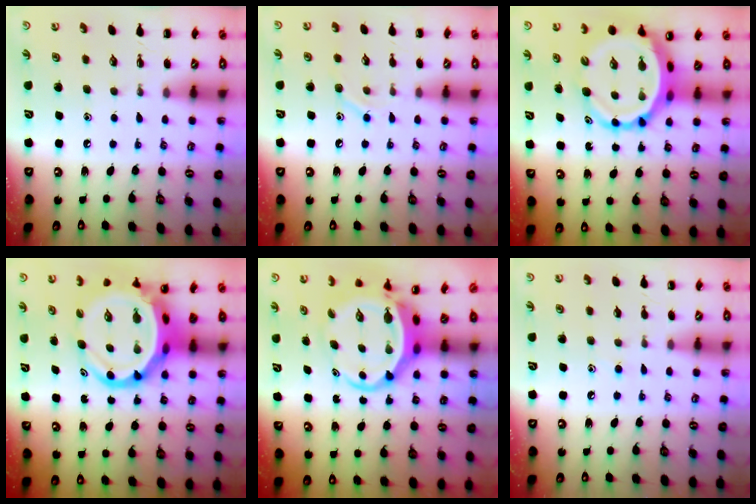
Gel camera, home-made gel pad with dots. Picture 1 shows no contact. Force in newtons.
{"total": 8.2, "press": 8.1, "slide": 1.5}
{"total": 10.5, "press": 10.1, "slide": 3.1}
{"total": 10.2, "press": 9.8, "slide": 2.8}
{"total": 8.5, "press": 8.1, "slide": 2.4}
{"total": 5.7, "press": 5.4, "slide": 1.9}